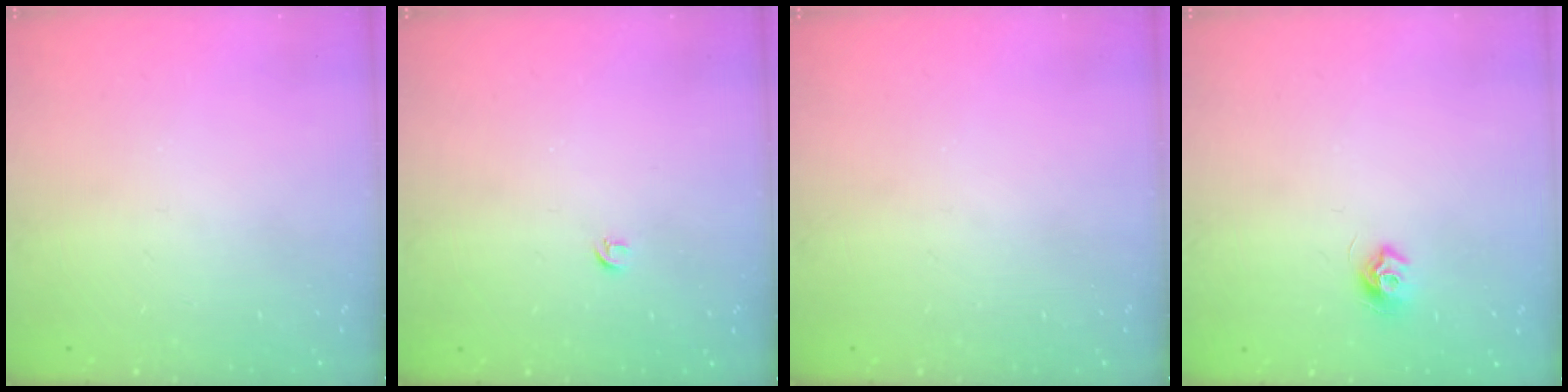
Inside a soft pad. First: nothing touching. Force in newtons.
{"total": 3.4, "press": 3.4, "slide": 0.5}
{"total": 0.0}
{"total": 7.6, "press": 7.5, "slide": 0.5}